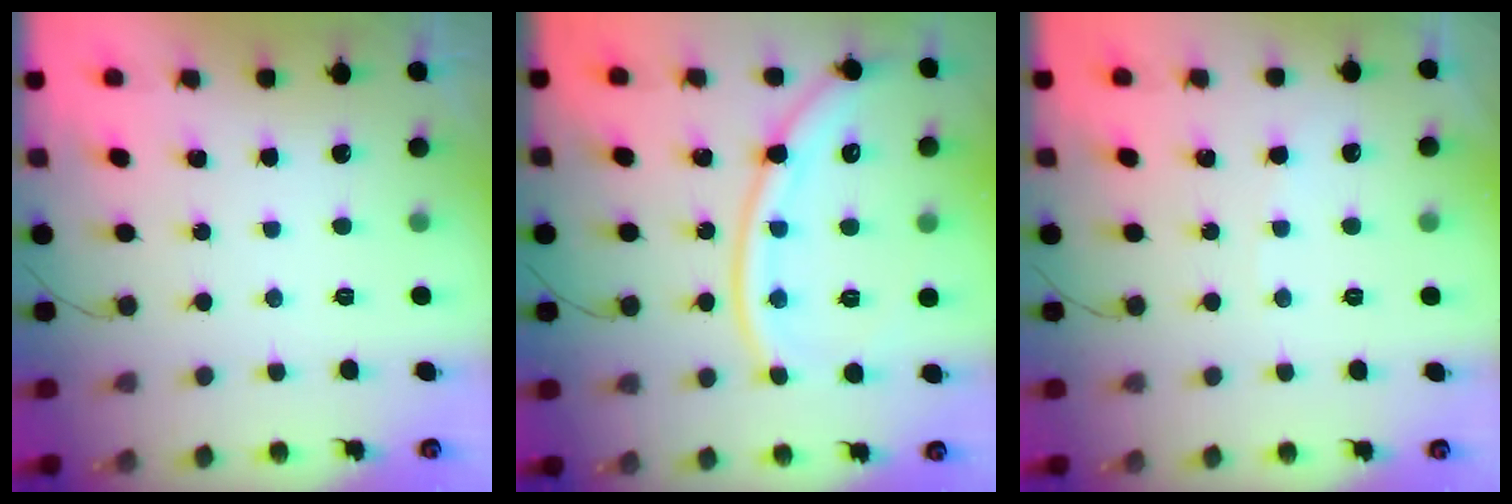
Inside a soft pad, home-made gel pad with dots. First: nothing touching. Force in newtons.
{"total": 16.3, "press": 16.3, "slide": 1.1}
{"total": 2.0, "press": 2.0, "slide": 0.3}